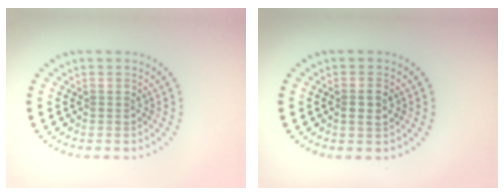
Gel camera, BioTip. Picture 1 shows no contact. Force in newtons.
{"total": 1.4, "press": 1.4, "slide": 0.4}